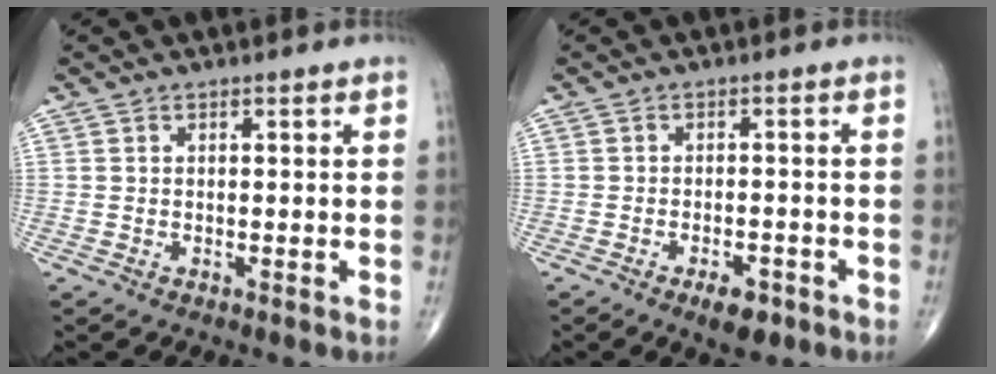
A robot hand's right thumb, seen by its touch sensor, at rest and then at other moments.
{"total": 4.5, "force": [-2.6, 2.0, 3.0], "torque": [-0.039, 0.007, -0.036]}